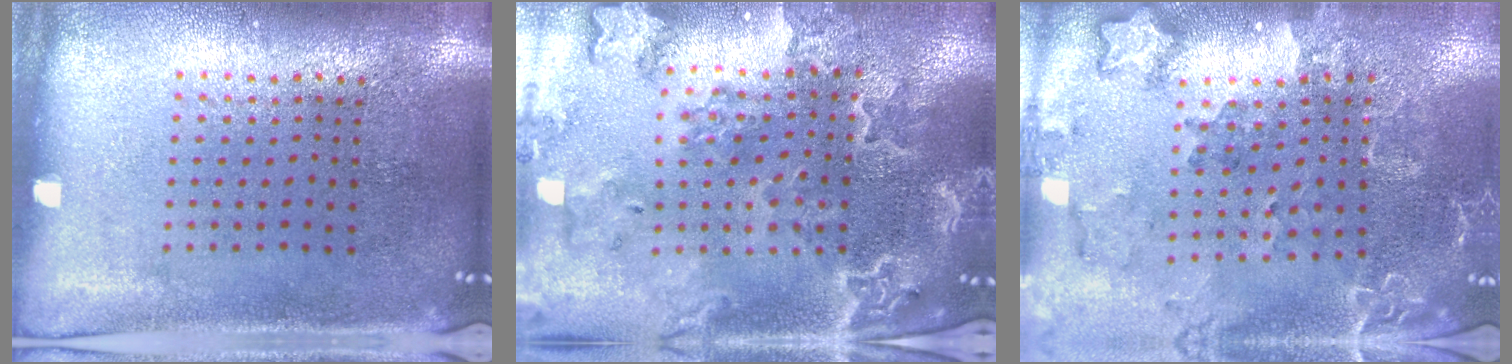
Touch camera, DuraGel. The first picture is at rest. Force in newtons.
{"total": 2.3, "press": 2.2, "slide": 0.5}
{"total": 2.0, "press": 1.9, "slide": 0.5}